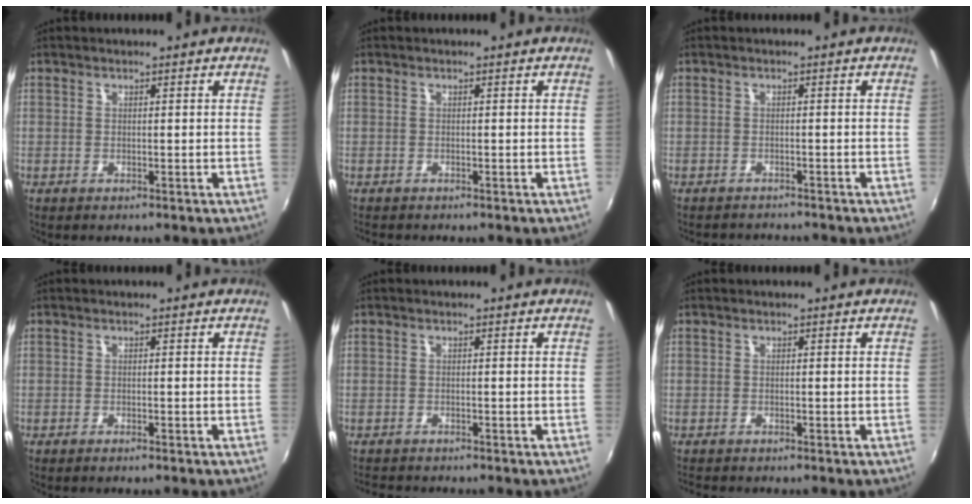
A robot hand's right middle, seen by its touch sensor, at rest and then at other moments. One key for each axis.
{"total": 0.7, "fx": -0.7, "fy": 0.1, "fz": 0.1, "tx": -0.005, "ty": -0.002, "tz": -0.013}
{"total": 4.1, "fx": -4.0, "fy": 0.8, "fz": 0.8, "tx": -0.026, "ty": -0.009, "tz": -0.059}
{"total": 0.8, "fx": -0.7, "fy": 0.1, "fz": 0.4, "tx": -0.008, "ty": -0.002, "tz": -0.013}
{"total": 2.9, "fx": -2.8, "fy": 0.4, "fz": 0.7, "tx": -0.025, "ty": -0.015, "tz": -0.049}
{"total": 1.4, "fx": -1.3, "fy": 0.2, "fz": 0.3, "tx": -0.009, "ty": -0.009, "tz": -0.022}